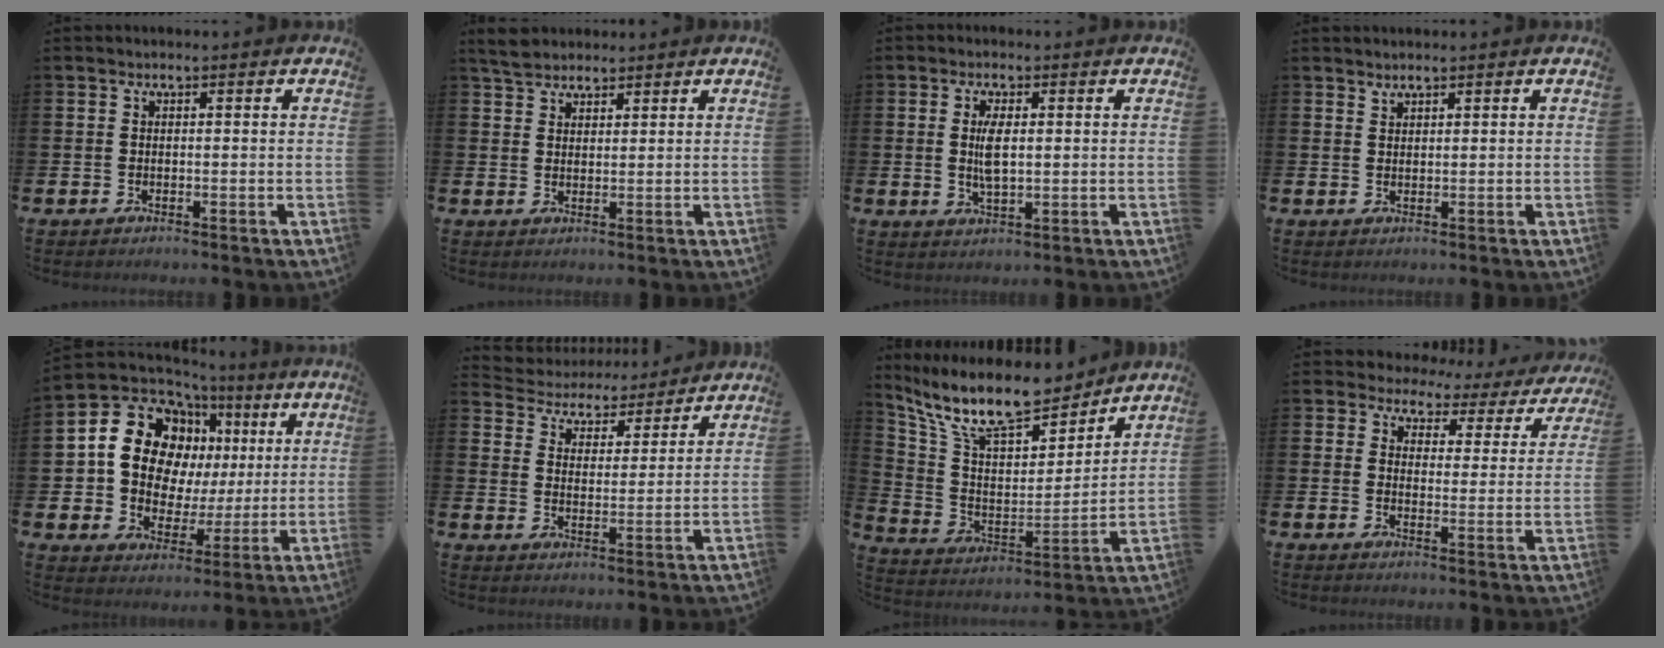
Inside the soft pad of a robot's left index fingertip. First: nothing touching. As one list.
[{"total": 3.7, "force": [3.5, 1.1, 0.5], "torque": [-0.002, -0.013, 0.063]}, {"total": 4.0, "force": [0.7, 1.5, 3.6], "torque": [-0.062, 0.002, 0.007]}, {"total": 1.3, "force": [1.3, 0.2, 0.0], "torque": [0.005, -0.002, 0.024]}, {"total": 12.0, "force": [3.5, 10.1, 5.4], "torque": [-0.146, -0.018, 0.068]}, {"total": 4.9, "force": [4.6, 1.8, -0.3], "torque": [-0.016, -0.042, 0.074]}, {"total": 12.8, "force": [11.0, 3.8, 5.3], "torque": [-0.144, -0.066, 0.195]}, {"total": 3.2, "force": [2.6, 1.9, 0.1], "torque": [-0.016, -0.030, 0.034]}]